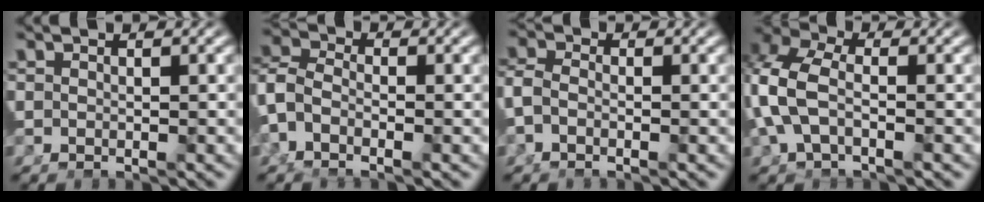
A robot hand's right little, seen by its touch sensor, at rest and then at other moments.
{"total": 6.2, "force": [-1.3, 5.2, 3.0], "torque": [-0.084, -0.010, -0.029]}
{"total": 2.9, "force": [-0.5, 2.3, 1.7], "torque": [-0.047, 0.000, -0.014]}
{"total": 6.3, "force": [0.4, 5.1, 3.7], "torque": [-0.106, 0.000, -0.006]}